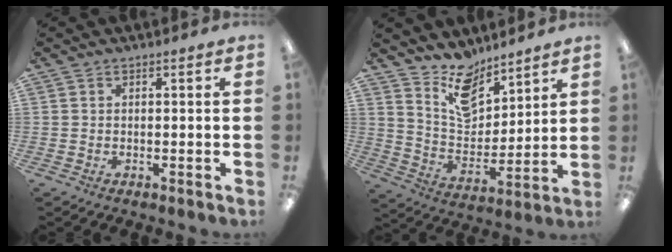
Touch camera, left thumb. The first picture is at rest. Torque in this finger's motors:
{"motor_torque": [0.35, 0.20, -0.17, -0.41, 0.16]}